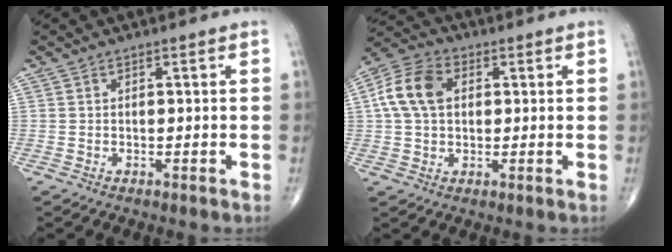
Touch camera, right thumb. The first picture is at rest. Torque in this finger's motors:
{"motor_torque": [0.14, 0.37, 0.11, -0.07, 0.11]}